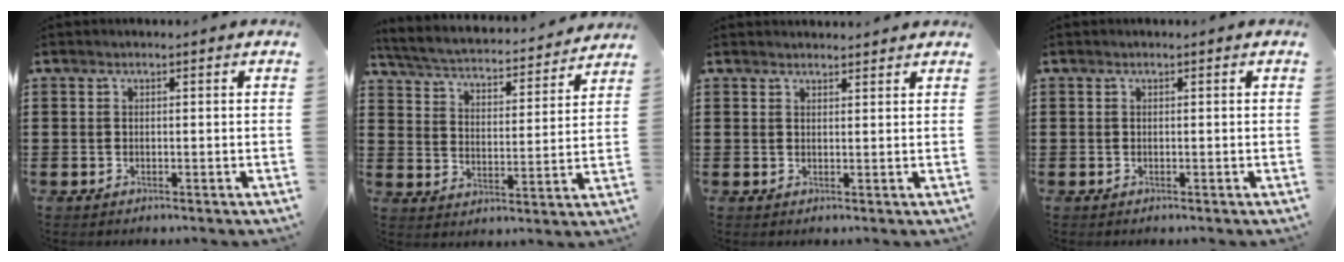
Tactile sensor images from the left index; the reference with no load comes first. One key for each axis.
{"total": 3.3, "fx": 3.1, "fy": 0.2, "fz": 0.9, "tx": -0.038, "ty": -0.027, "tz": 0.044}
{"total": 1.5, "fx": 1.5, "fy": 0.2, "fz": 0.0, "tx": -0.004, "ty": 0.001, "tz": 0.029}
{"total": 0.0}